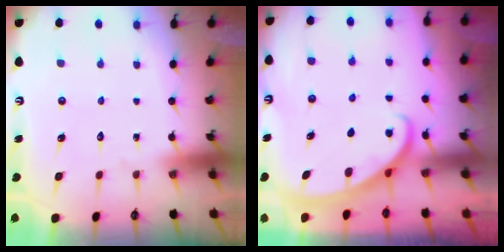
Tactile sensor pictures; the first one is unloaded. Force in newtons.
{"total": 2.8, "press": 2.8, "slide": 0.1}